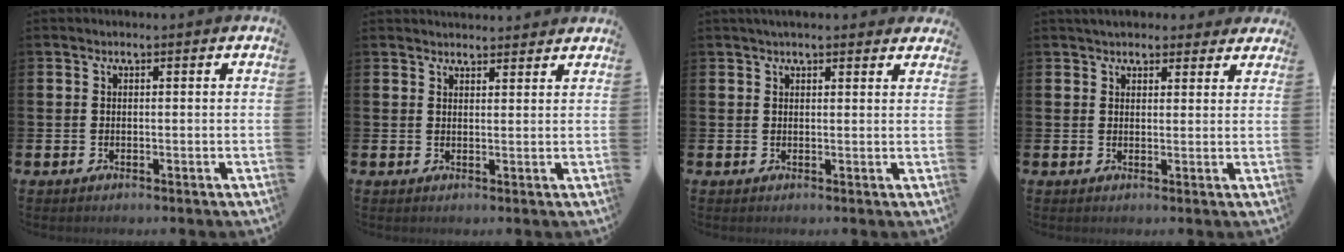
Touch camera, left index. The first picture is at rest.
{"total": 2.5, "force": [2.4, 0.4, -0.1], "torque": [0.009, -0.014, 0.042]}
{"total": 2.3, "force": [2.2, 0.4, 0.6], "torque": [-0.011, -0.004, 0.039]}
{"total": 3.8, "force": [3.5, 1.4, 0.3], "torque": [-0.003, -0.012, 0.064]}